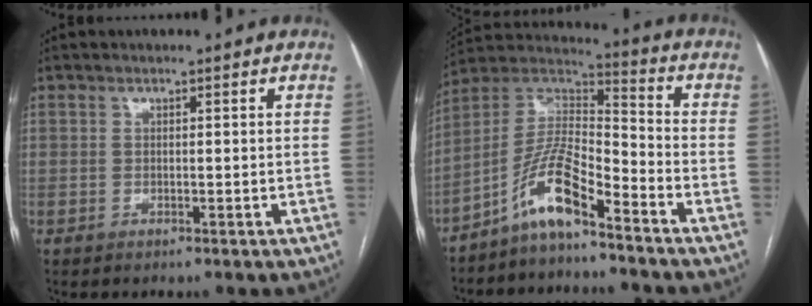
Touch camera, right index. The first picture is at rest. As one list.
[{"total": 10.4, "force": [-7.1, 1.6, 7.4], "torque": [-0.156, 0.020, -0.136]}]